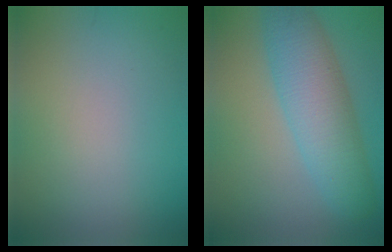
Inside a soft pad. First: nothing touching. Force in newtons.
{"total": 7.0, "press": 7.0, "slide": 0.1}